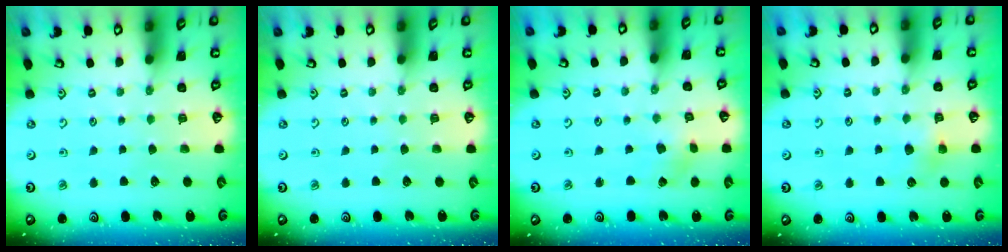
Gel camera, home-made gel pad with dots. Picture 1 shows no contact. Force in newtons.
{"total": 0.0}
{"total": 1.3, "press": 1.3, "slide": 0.1}
{"total": 4.4, "press": 4.3, "slide": 0.9}